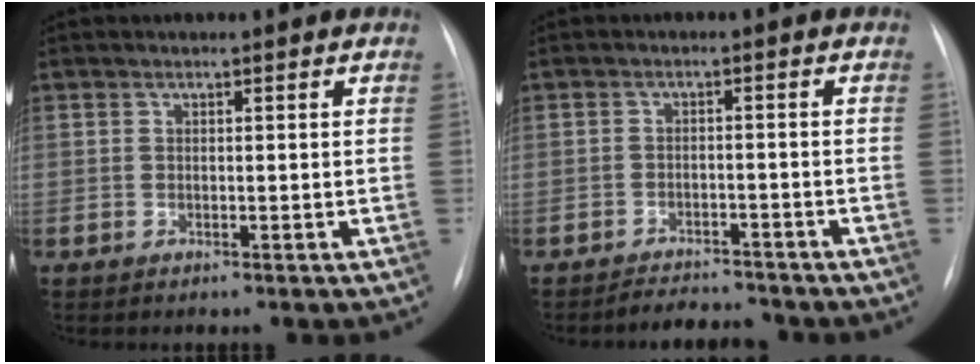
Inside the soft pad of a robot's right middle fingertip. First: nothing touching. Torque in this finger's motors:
{"motor_torque": [0.04, -0.28, -0.01, -0.04]}